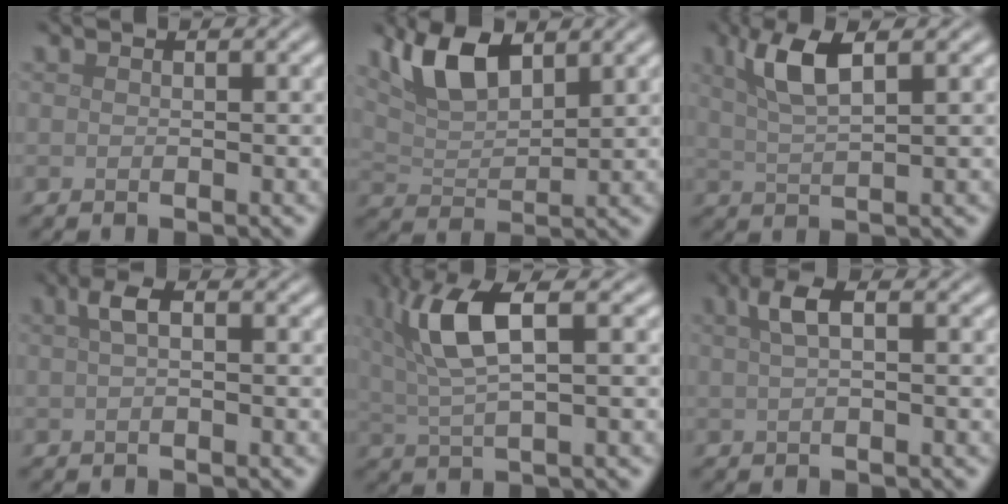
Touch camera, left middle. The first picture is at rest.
{"total": 5.4, "force": [3.4, 2.2, 3.5], "torque": [-0.077, 0.002, 0.063]}
{"total": 4.3, "force": [2.0, 1.1, 3.6], "torque": [-0.074, 0.005, 0.038]}
{"total": 1.8, "force": [0.4, 0.6, 1.7], "torque": [-0.032, 0.010, 0.005]}
{"total": 6.3, "force": [2.0, 1.9, 5.7], "torque": [-0.115, 0.007, 0.039]}
{"total": 2.4, "force": [0.8, 0.7, 2.2], "torque": [-0.039, 0.012, 0.013]}